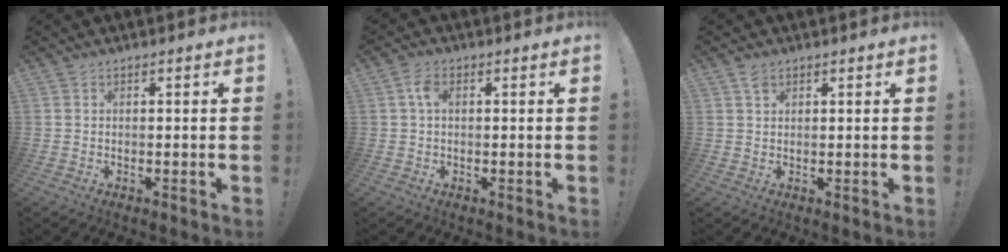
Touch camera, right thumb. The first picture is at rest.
{"total": 3.8, "force": [0.9, 2.1, 3.1], "torque": [-0.056, 0.006, 0.014]}
{"total": 2.2, "force": [1.5, 1.1, 1.2], "torque": [-0.011, -0.006, 0.026]}